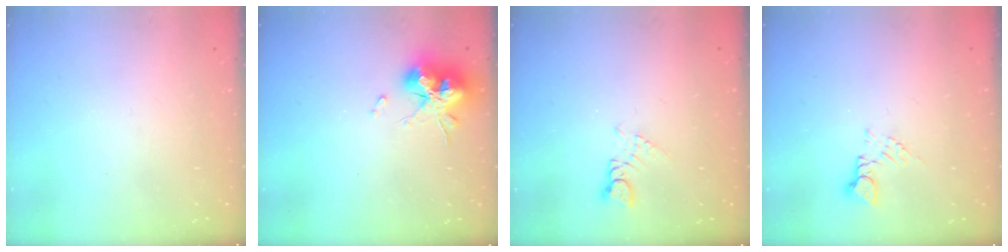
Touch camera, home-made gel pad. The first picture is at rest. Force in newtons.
{"total": 15.6, "press": 15.5, "slide": 1.2}
{"total": 1.6, "press": 1.6, "slide": 0.2}
{"total": 3.2, "press": 3.2, "slide": 0.4}